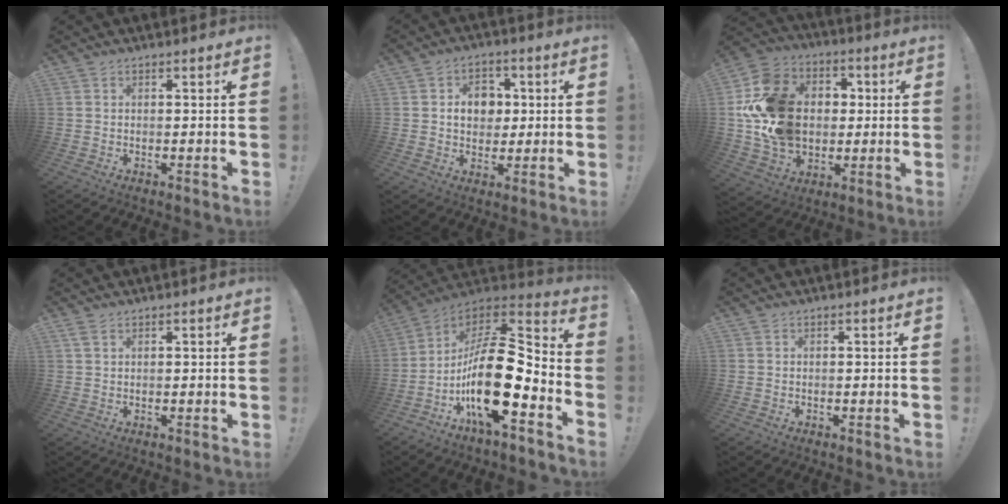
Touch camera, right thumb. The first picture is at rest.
{"total": 9.1, "force": [1.2, 7.5, 5.0], "torque": [-0.062, 0.003, 0.025]}
{"total": 20.4, "force": [0.7, 16.6, 11.8], "torque": [-0.196, 0.018, 0.029]}
{"total": 1.9, "force": [1.5, 0.7, 1.0], "torque": [-0.013, -0.002, 0.026]}
{"total": 23.4, "force": [-5.9, 9.1, 20.8], "torque": [-0.379, 0.027, -0.096]}
{"total": 0.0}